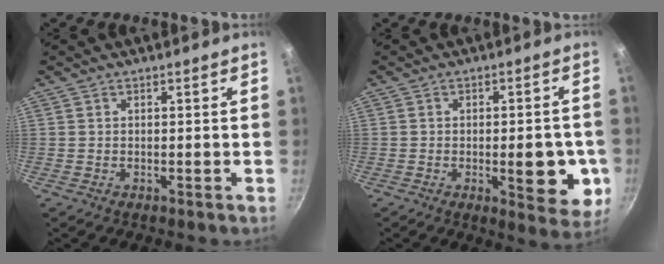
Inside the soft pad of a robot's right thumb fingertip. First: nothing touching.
{"total": 11.2, "force": [-2.3, 4.6, 10.0], "torque": [-0.096, 0.001, -0.027]}